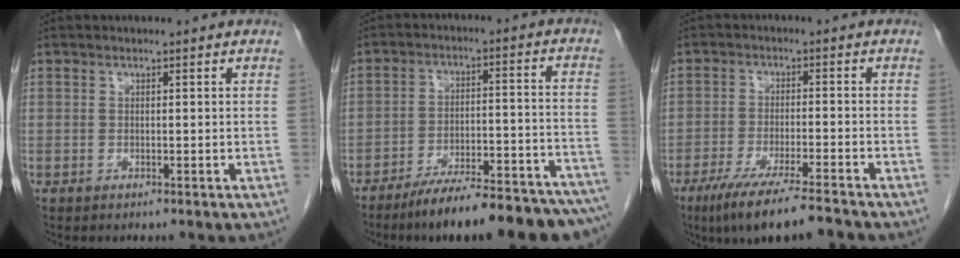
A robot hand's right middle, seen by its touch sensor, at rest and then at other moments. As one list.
[{"total": 21.0, "force": [-17.7, 2.4, 11.1], "torque": [-0.102, 0.019, -0.250]}, {"total": 10.6, "force": [-8.4, 0.2, 6.5], "torque": [-0.106, -0.030, -0.139]}]